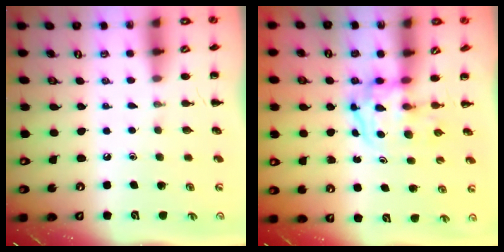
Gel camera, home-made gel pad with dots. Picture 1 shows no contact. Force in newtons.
{"total": 3.6, "press": 3.5, "slide": 0.5}